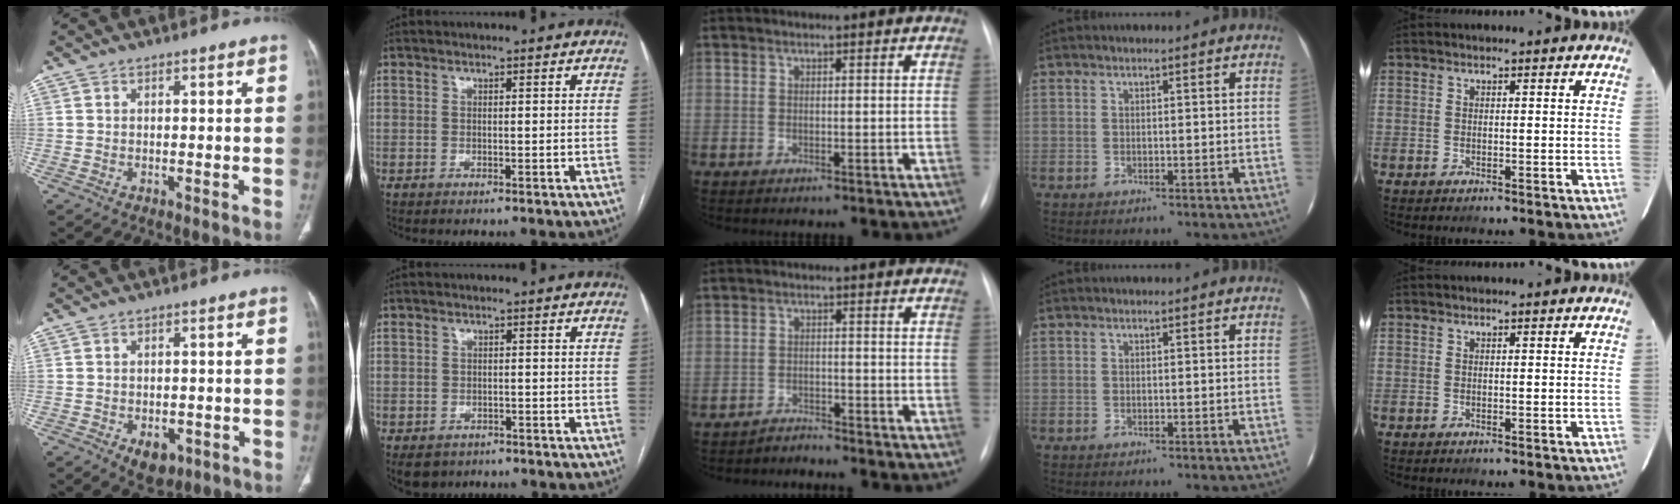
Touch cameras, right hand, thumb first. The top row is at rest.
{"thumb": {"total": 5.1, "force": [-2.1, 3.3, 3.3], "torque": [-0.035, 0.006, -0.019]}, "index": {"total": 4.9, "force": [-3.2, 3.6, 0.9], "torque": [-0.007, 0.004, -0.045]}, "middle": {"total": 1.9, "force": [-1.7, -0.2, -0.7], "torque": [0.015, -0.012, -0.030]}}